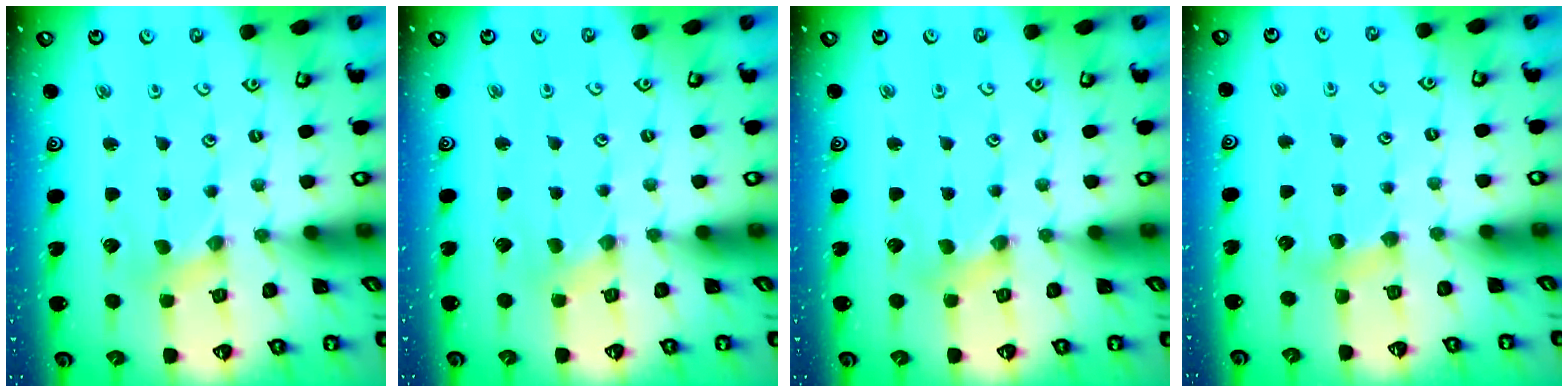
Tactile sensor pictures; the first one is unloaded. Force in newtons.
{"total": 0.0}
{"total": 1.6, "press": 1.6, "slide": 0.1}
{"total": 5.0, "press": 5.0, "slide": 0.7}